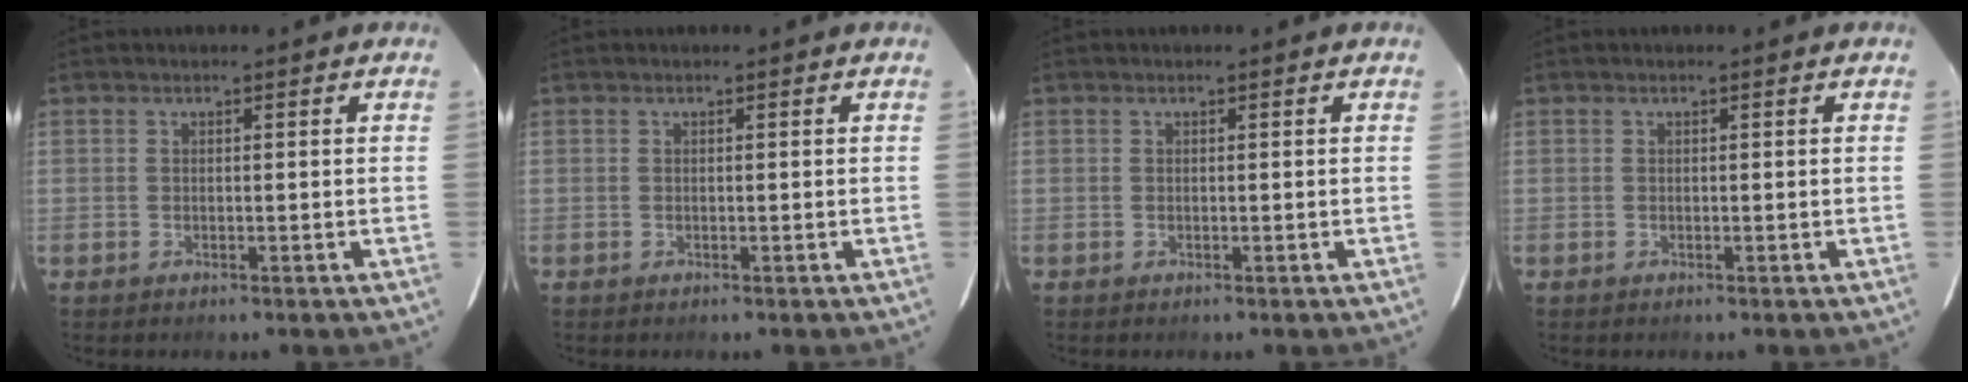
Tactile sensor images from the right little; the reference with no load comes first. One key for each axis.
{"total": 0.0}
{"total": 0.0}
{"total": 0.0}